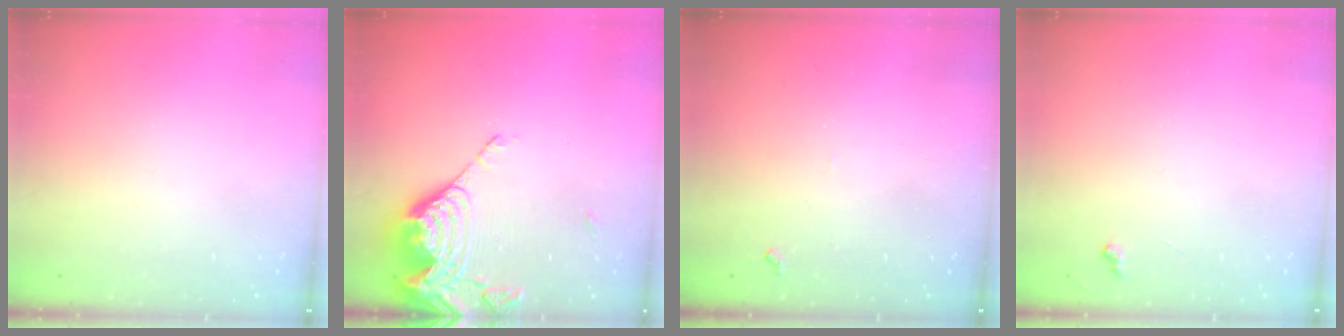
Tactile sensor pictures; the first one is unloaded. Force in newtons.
{"total": 15.1, "press": 15.0, "slide": 1.9}
{"total": 4.9, "press": 4.8, "slide": 0.4}
{"total": 4.8, "press": 4.8, "slide": 0.5}